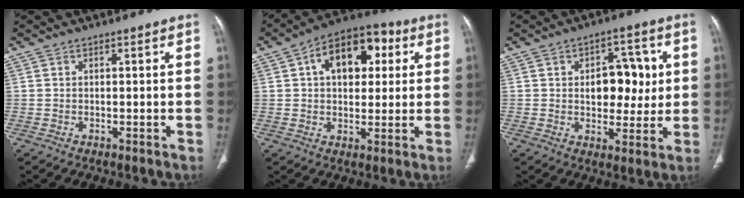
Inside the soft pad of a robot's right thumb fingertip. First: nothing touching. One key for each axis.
{"total": 14.4, "fx": 4.1, "fy": 9.1, "fz": 10.5, "tx": -0.117, "ty": 0.020, "tz": 0.056}
{"total": 11.1, "fx": 1.5, "fy": 6.9, "fz": 8.6, "tx": -0.071, "ty": 0.004, "tz": 0.026}